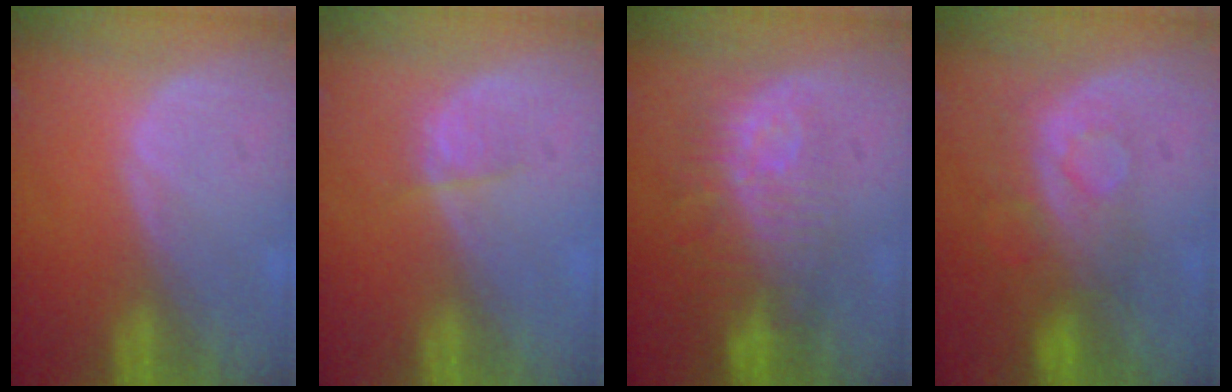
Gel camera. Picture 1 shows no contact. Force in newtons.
{"total": 2.2, "press": 2.0, "slide": 0.9}
{"total": 9.7, "press": 8.7, "slide": 4.2}
{"total": 8.5, "press": 7.1, "slide": 4.8}